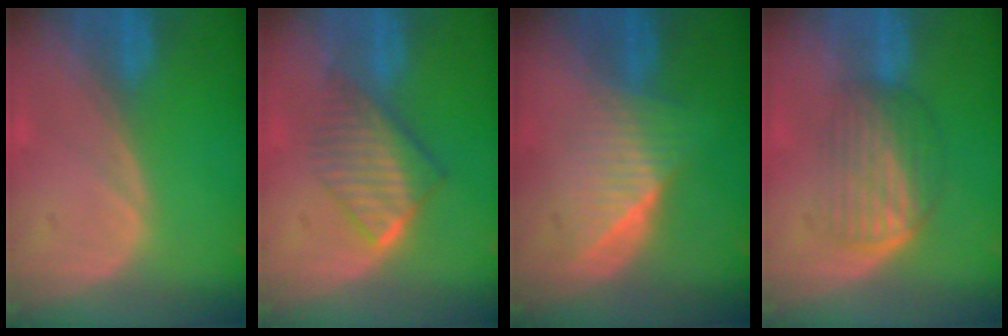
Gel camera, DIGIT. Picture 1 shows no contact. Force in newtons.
{"total": 6.7, "press": 6.1, "slide": 2.8}
{"total": 6.4, "press": 5.9, "slide": 2.3}
{"total": 6.3, "press": 5.6, "slide": 2.7}